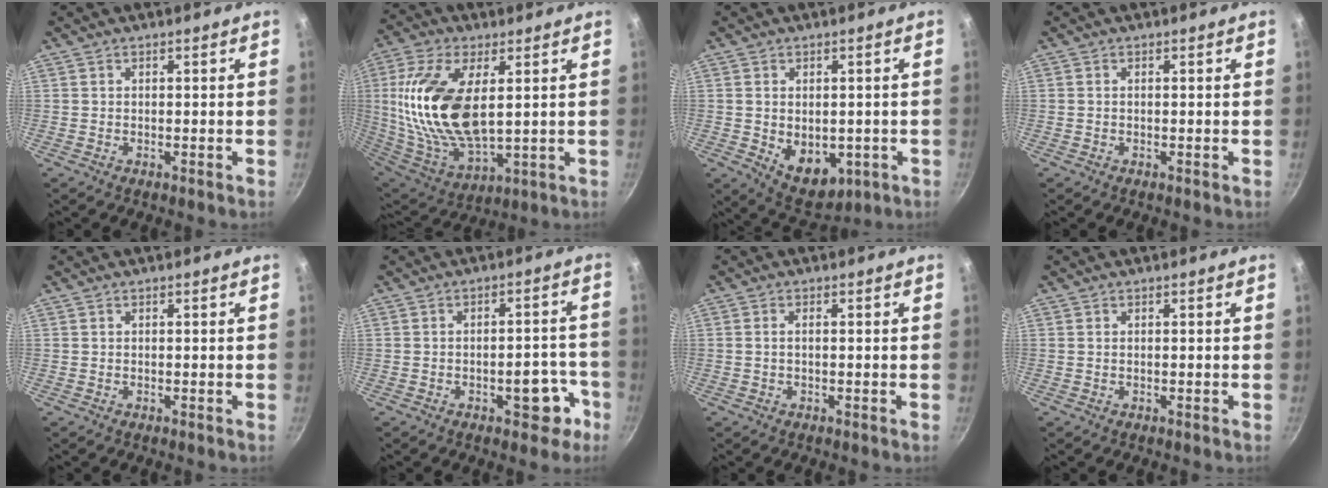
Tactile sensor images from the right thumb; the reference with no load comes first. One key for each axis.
{"total": 21.2, "fx": 3.7, "fy": 10.4, "fz": 18.1, "tx": -0.365, "ty": -0.020, "tz": 0.076}
{"total": 9.6, "fx": -1.4, "fy": 6.5, "fz": 6.8, "tx": -0.072, "ty": -0.010, "tz": -0.001}
{"total": 0.0}
{"total": 0.0}
{"total": 7.5, "fx": -3.6, "fy": 3.8, "fz": 5.3, "tx": -0.029, "ty": 0.035, "tz": -0.041}
{"total": 1.1, "fx": -0.1, "fy": 0.5, "fz": 1.0, "tx": -0.028, "ty": 0.006, "tz": -0.004}
{"total": 0.0}